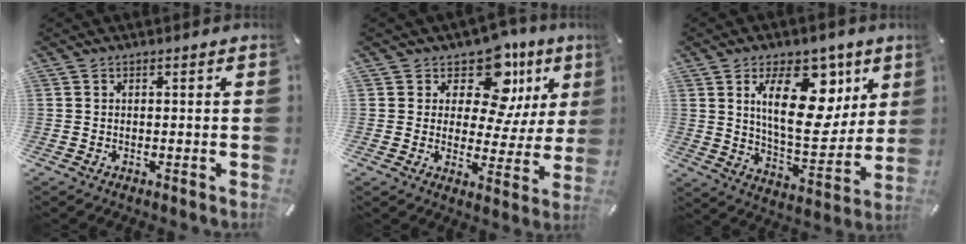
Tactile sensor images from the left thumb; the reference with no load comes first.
{"total": 13.3, "force": [8.1, 7.8, 7.0], "torque": [-0.102, -0.063, 0.142]}
{"total": 20.3, "force": [8.6, 11.0, 14.8], "torque": [-0.213, -0.036, 0.141]}